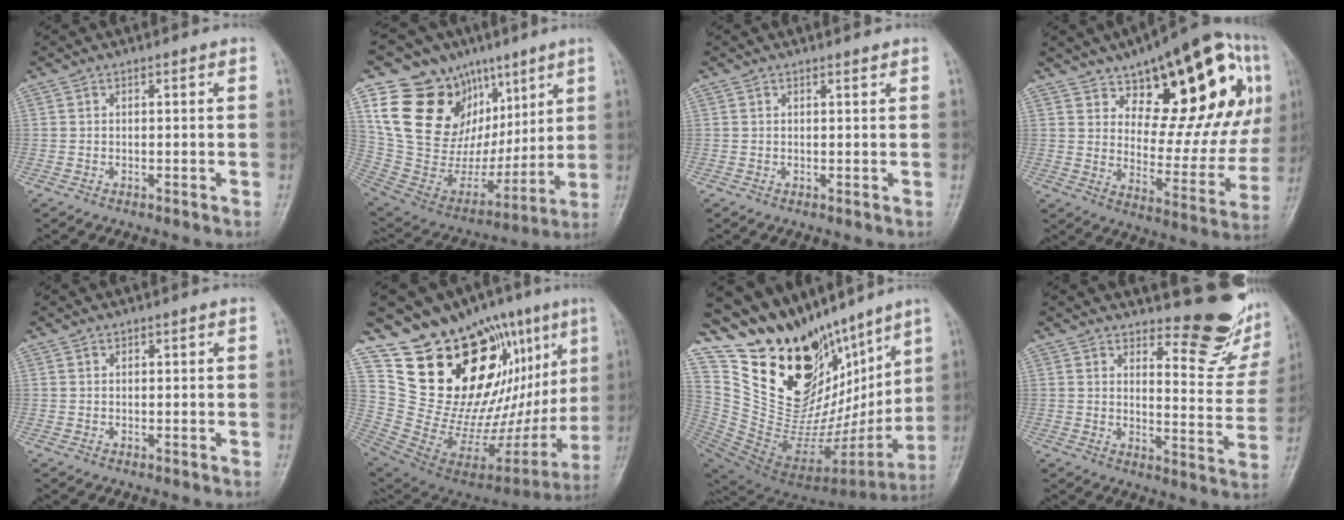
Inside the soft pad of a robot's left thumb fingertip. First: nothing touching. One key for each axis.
{"total": 25.9, "fx": 10.7, "fy": 18.3, "fz": 14.8, "tx": -0.216, "ty": -0.008, "tz": 0.211}
{"total": 0.5, "fx": 0.5, "fy": 0.0, "fz": 0.1, "tx": -0.005, "ty": -0.006, "tz": 0.007}
{"total": 28.2, "fx": 12.3, "fy": 12.4, "fz": 22.1, "tx": -0.248, "ty": -0.023, "tz": 0.185}
{"total": 0.0}
{"total": 28.2, "fx": 13.7, "fy": 11.5, "fz": 21.8, "tx": -0.270, "ty": -0.061, "tz": 0.249}
{"total": 30.0, "fx": 18.9, "fy": 15.3, "fz": 17.6, "tx": -0.231, "ty": -0.077, "tz": 0.332}
{"total": 13.9, "fx": 11.9, "fy": 4.3, "fz": 5.8, "tx": -0.035, "ty": -0.118, "tz": 0.141}